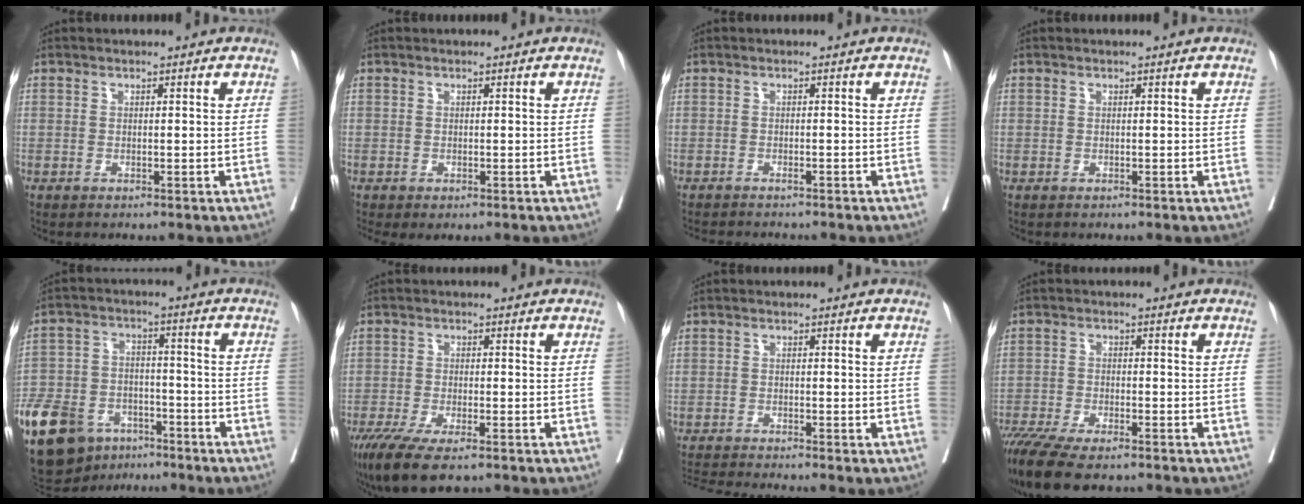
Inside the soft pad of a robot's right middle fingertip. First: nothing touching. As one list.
[{"total": 1.0, "force": [-0.3, 0.8, 0.5], "torque": [-0.007, 0.002, 0.001]}, {"total": 4.6, "force": [-4.2, 0.8, 1.5], "torque": [-0.020, -0.004, -0.060]}, {"total": 0.0}, {"total": 22.1, "force": [-14.0, 12.9, 11.4], "torque": [-0.311, -0.016, -0.235]}, {"total": 10.7, "force": [-7.6, 2.9, 7.0], "torque": [-0.118, -0.022, -0.122]}, {"total": 5.3, "force": [-4.9, -1.4, 1.4], "torque": [-0.024, -0.017, -0.085]}, {"total": 12.0, "force": [-9.7, 2.8, 6.6], "torque": [-0.114, -0.018, -0.157]}]